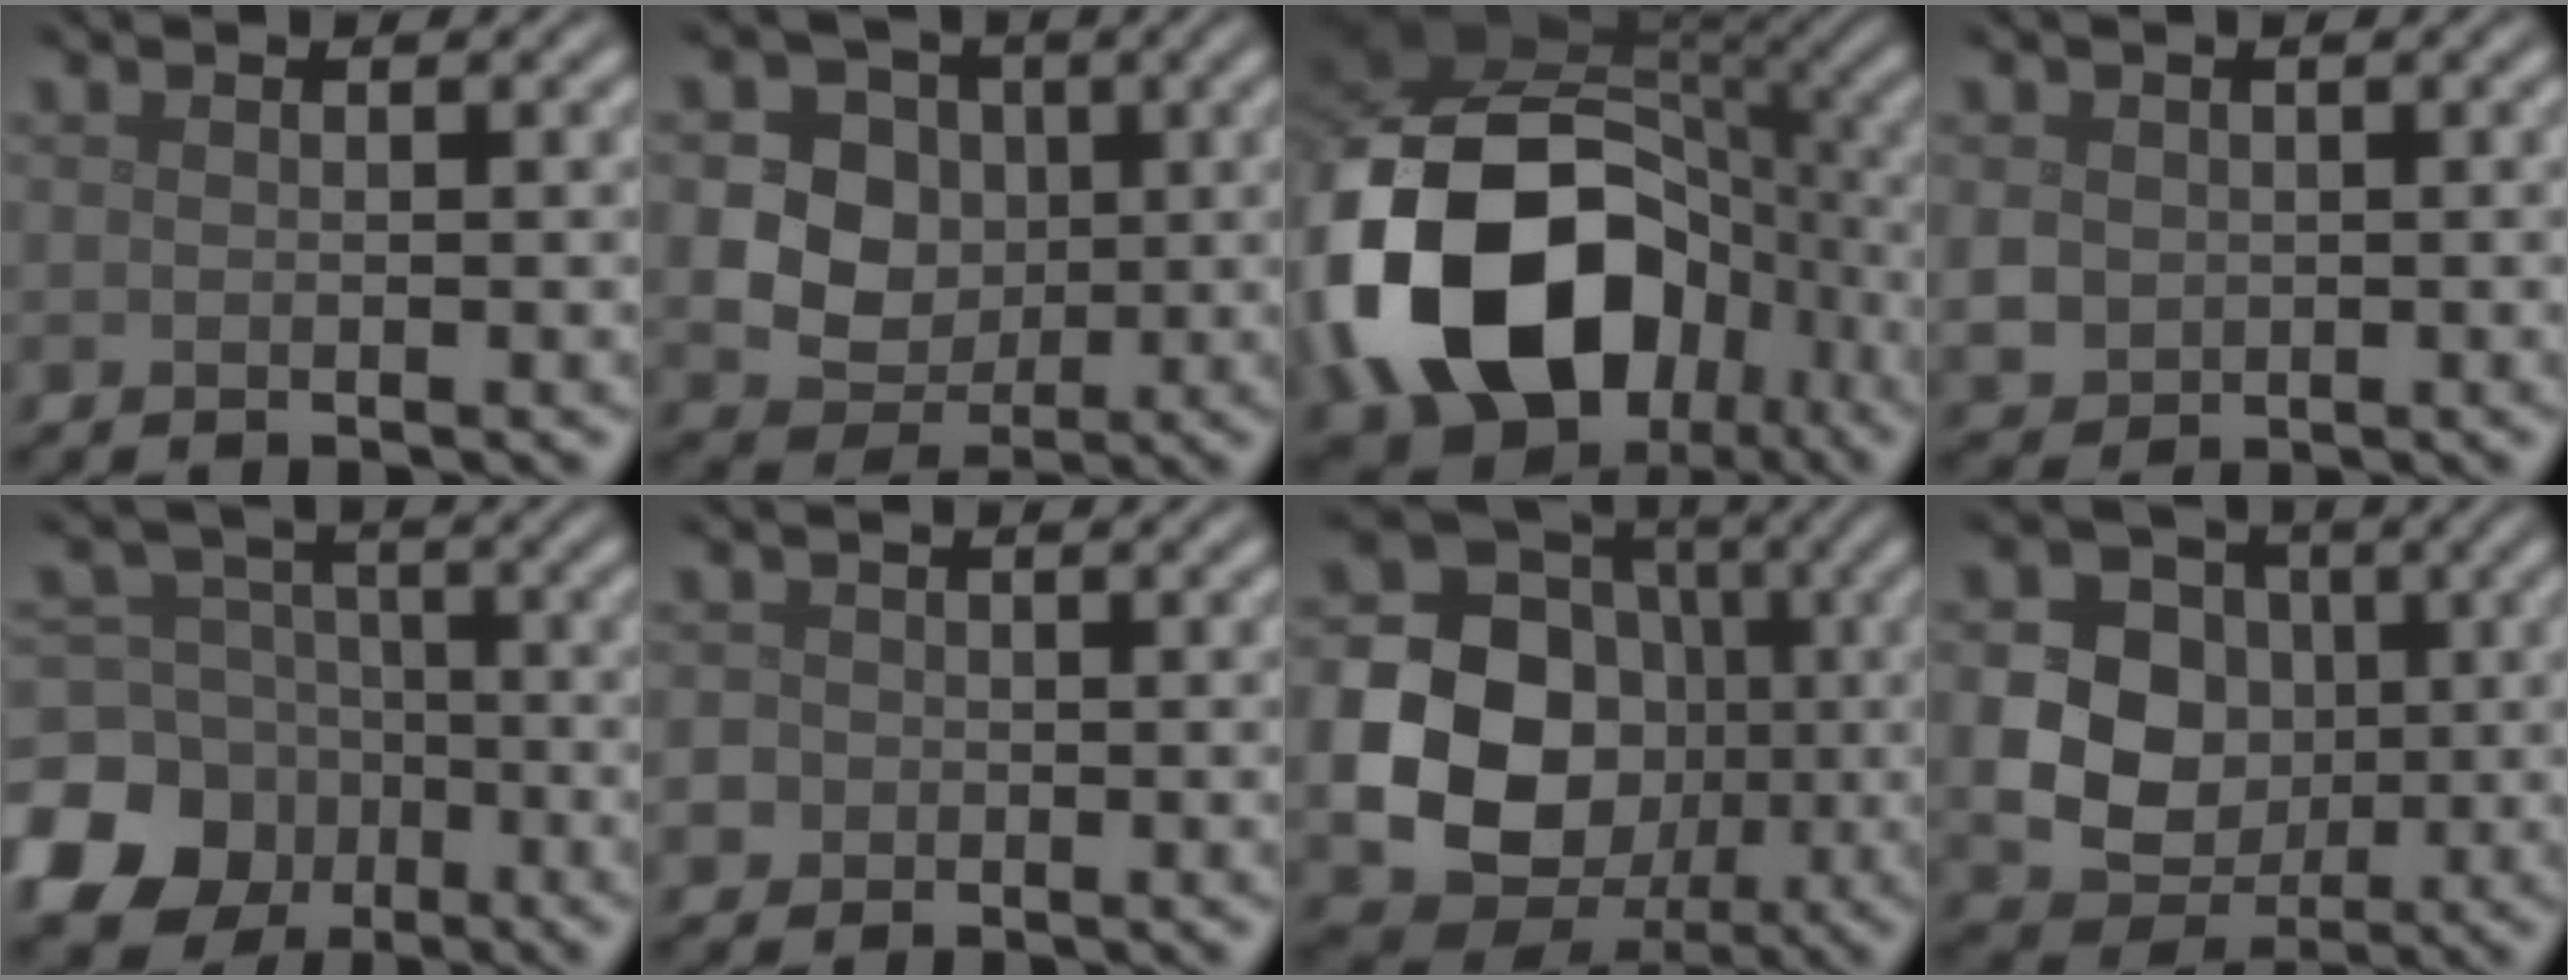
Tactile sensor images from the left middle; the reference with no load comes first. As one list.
[{"total": 6.9, "force": [0.8, 5.9, 3.6], "torque": [-0.059, 0.015, -0.002]}, {"total": 18.3, "force": [-5.9, 13.5, 10.9], "torque": [-0.231, -0.033, -0.095]}, {"total": 2.4, "force": [0.2, 2.2, 1.0], "torque": [-0.028, -0.006, 0.006]}, {"total": 13.6, "force": [-6.3, 11.6, 3.5], "torque": [-0.102, -0.050, -0.125]}, {"total": 3.6, "force": [-1.3, 3.2, 0.9], "torque": [-0.007, 0.002, -0.038]}, {"total": 15.4, "force": [-1.5, 13.5, 7.2], "torque": [-0.146, -0.020, -0.044]}, {"total": 8.1, "force": [0.0, 6.8, 4.4], "torque": [-0.078, 0.001, -0.006]}]